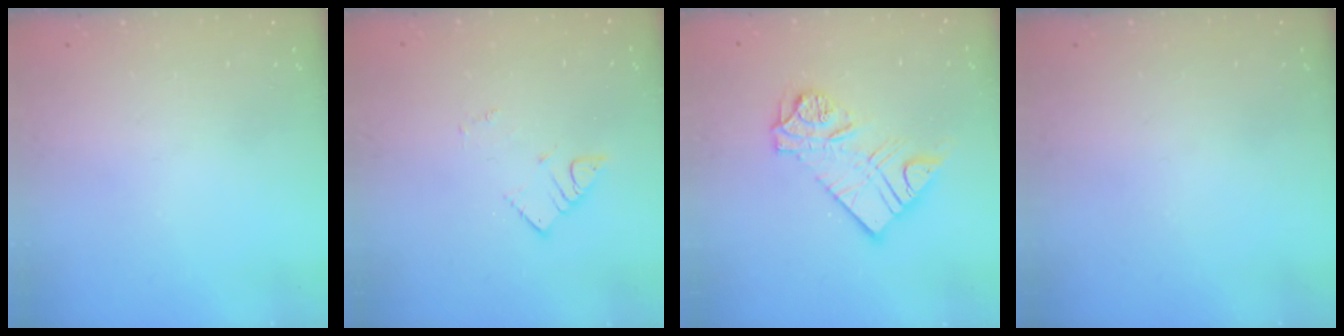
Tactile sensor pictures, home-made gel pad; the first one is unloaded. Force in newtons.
{"total": 3.2, "press": 3.2, "slide": 0.1}
{"total": 14.2, "press": 14.1, "slide": 1.6}
{"total": 0.0}